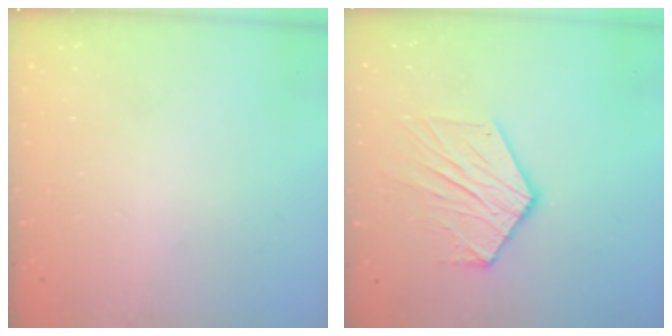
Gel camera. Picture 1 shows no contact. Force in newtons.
{"total": 12.3, "press": 12.3, "slide": 0.9}